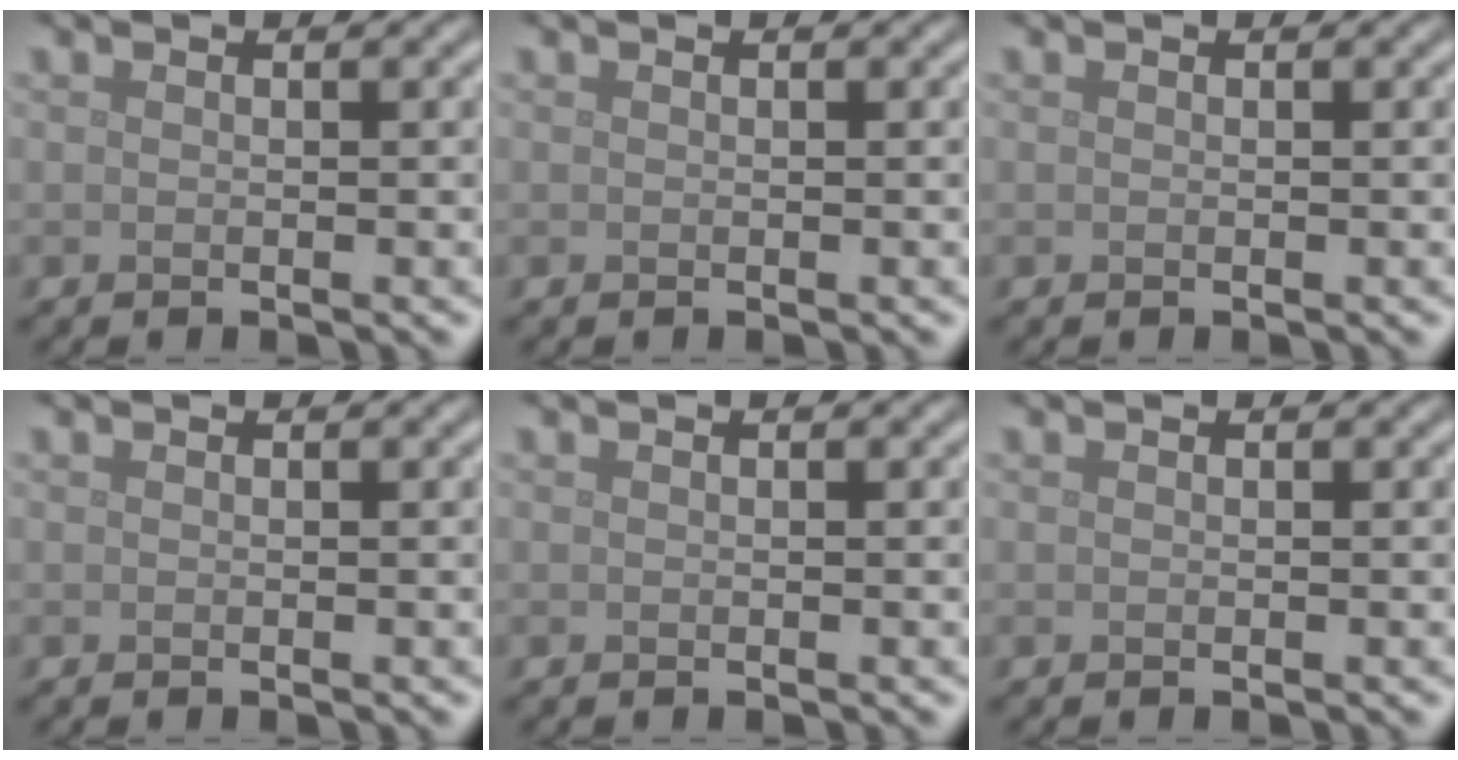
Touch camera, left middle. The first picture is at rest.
{"total": 0.0}
{"total": 0.0}
{"total": 0.0}
{"total": 0.0}
{"total": 0.0}